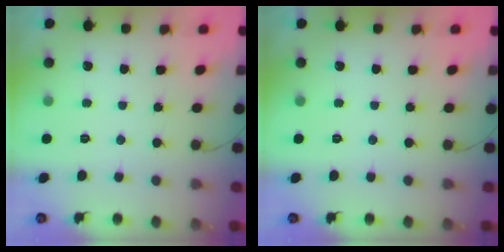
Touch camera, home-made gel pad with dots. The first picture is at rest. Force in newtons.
{"total": 0.0}